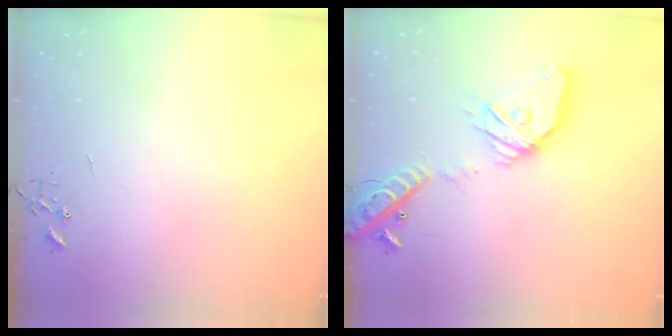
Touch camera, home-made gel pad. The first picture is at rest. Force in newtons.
{"total": 21.9, "press": 21.6, "slide": 3.8}